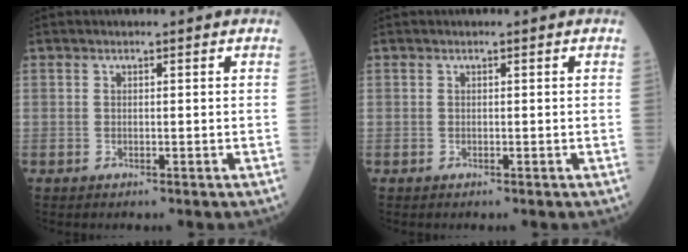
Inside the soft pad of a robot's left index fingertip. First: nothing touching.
{"total": 0.0}